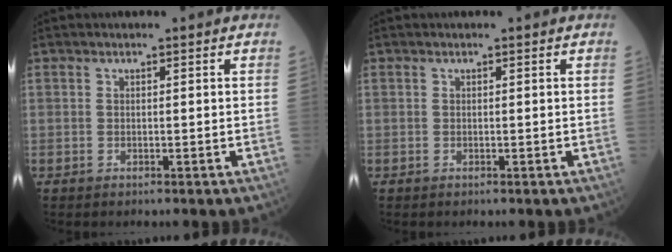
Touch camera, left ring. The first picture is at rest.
{"total": 0.0}